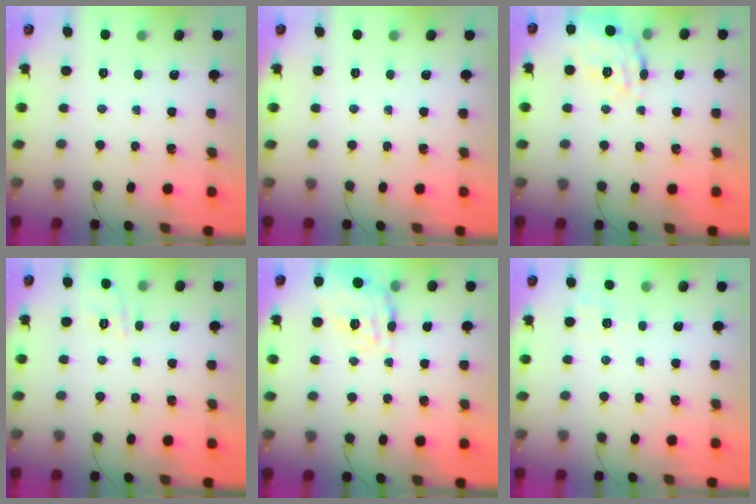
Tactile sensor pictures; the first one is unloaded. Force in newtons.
{"total": 0.0}
{"total": 20.1, "press": 20.1, "slide": 0.4}
{"total": 1.9, "press": 0.3, "slide": 1.8}
{"total": 17.1, "press": 17.1, "slide": 0.5}
{"total": 2.6, "press": 2.1, "slide": 1.6}